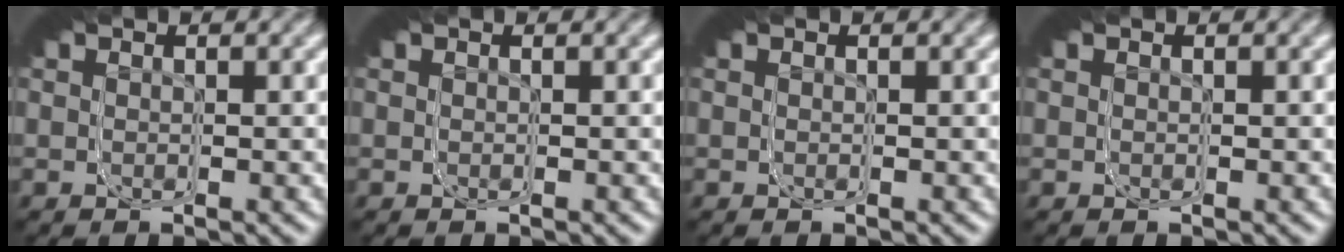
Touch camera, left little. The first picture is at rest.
{"total": 0.0}
{"total": 0.0}
{"total": 0.0}